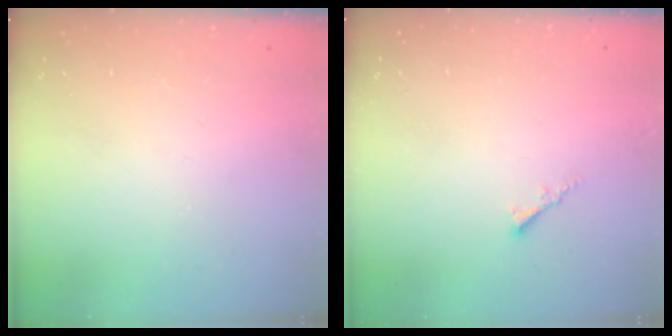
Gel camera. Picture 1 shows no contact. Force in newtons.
{"total": 1.7, "press": 1.6, "slide": 0.5}